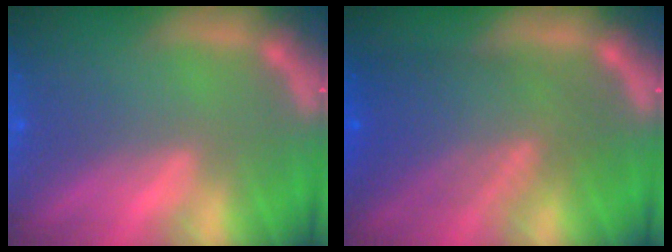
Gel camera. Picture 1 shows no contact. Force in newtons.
{"total": 8.1}